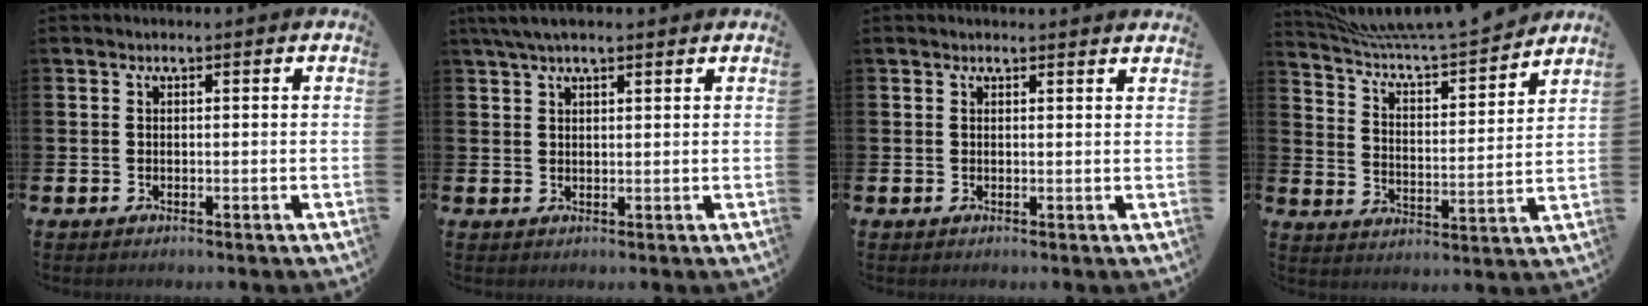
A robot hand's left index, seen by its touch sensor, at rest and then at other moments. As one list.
[{"total": 3.6, "force": [2.8, 0.9, 2.0], "torque": [-0.045, 0.002, 0.052]}, {"total": 0.9, "force": [0.9, 0.0, 0.0], "torque": [0.009, -0.006, 0.015]}, {"total": 8.3, "force": [7.9, 0.6, 2.2], "torque": [-0.079, -0.065, 0.137]}]